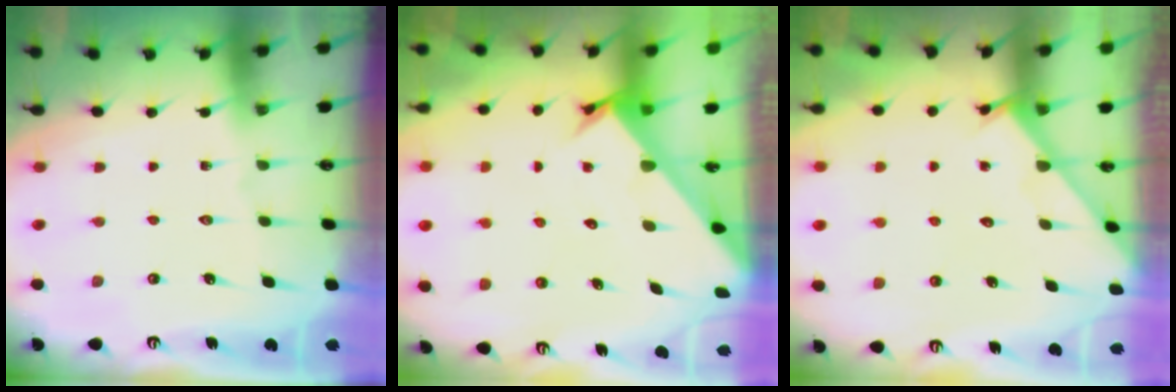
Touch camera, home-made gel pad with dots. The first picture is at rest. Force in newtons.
{"total": 2.6, "press": 2.6, "slide": 0.2}
{"total": 2.6, "press": 2.5, "slide": 0.3}